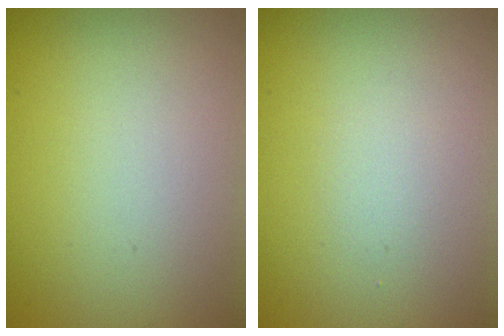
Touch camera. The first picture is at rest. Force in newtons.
{"total": 0.7, "press": 0.7, "slide": 0.0}